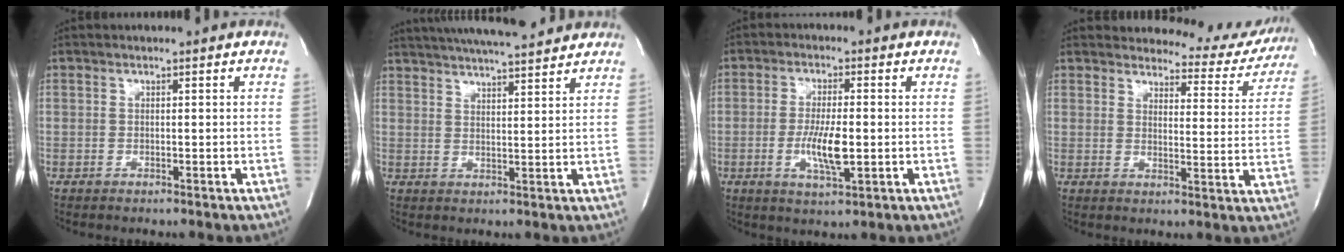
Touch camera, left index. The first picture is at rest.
{"total": 16.0, "force": [14.3, 2.0, 7.0], "torque": [-0.121, 0.030, 0.207]}
{"total": 6.4, "force": [-1.2, 1.3, 6.2], "torque": [-0.120, -0.008, -0.020]}
{"total": 12.7, "force": [12.2, 3.4, 1.4], "torque": [0.013, -0.042, 0.123]}